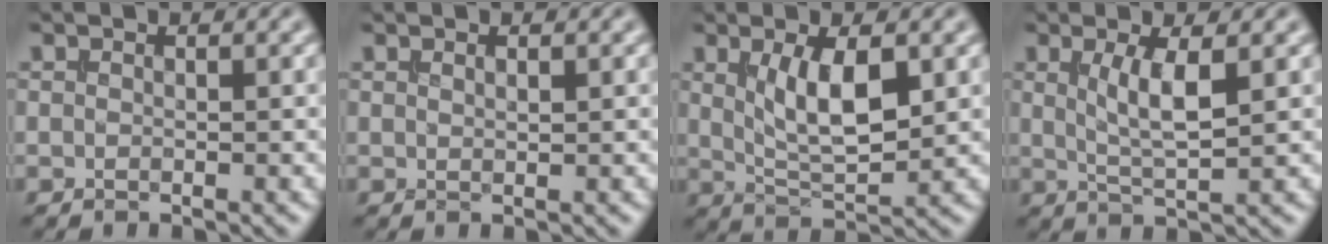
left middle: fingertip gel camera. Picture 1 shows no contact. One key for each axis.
{"total": 0.6, "fx": 0.4, "fy": 0.1, "fz": 0.5, "tx": -0.007, "ty": -0.001, "tz": 0.008}
{"total": 5.4, "fx": 1.4, "fy": 1.9, "fz": 4.8, "tx": -0.095, "ty": -0.008, "tz": 0.030}
{"total": 3.6, "fx": 1.0, "fy": 0.8, "fz": 3.3, "tx": -0.065, "ty": -0.006, "tz": 0.020}